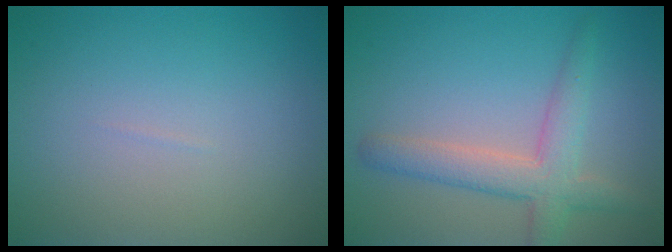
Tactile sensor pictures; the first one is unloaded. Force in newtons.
{"total": 4.1, "press": 4.1, "slide": 0.2}